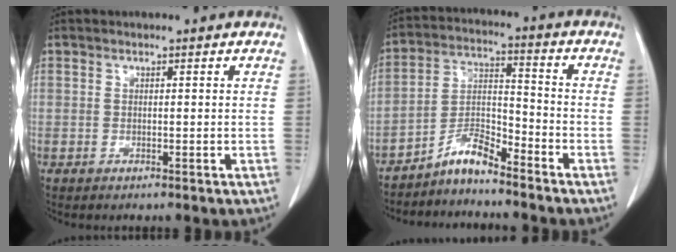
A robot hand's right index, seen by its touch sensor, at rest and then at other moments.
{"total": 6.2, "force": [-5.4, 1.0, 2.8], "torque": [-0.054, 0.010, -0.104]}